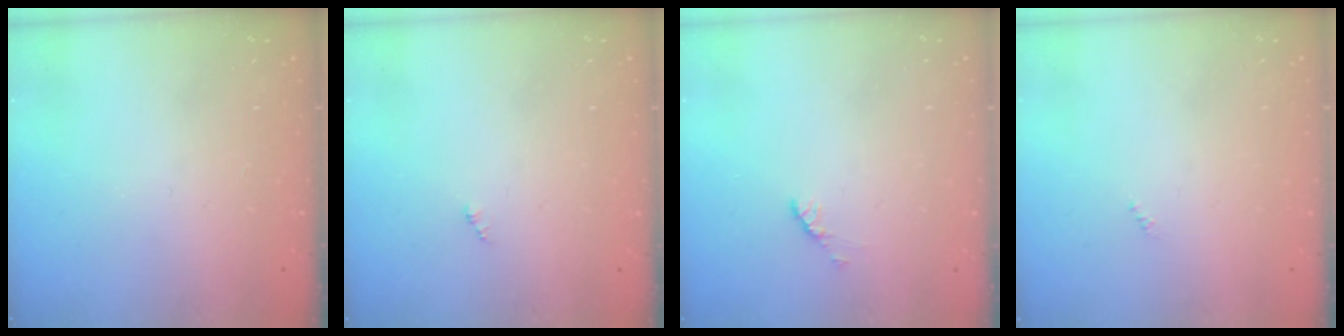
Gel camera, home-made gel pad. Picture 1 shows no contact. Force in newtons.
{"total": 0.7, "press": 0.7, "slide": 0.1}
{"total": 2.7, "press": 2.7, "slide": 0.5}
{"total": 0.0}